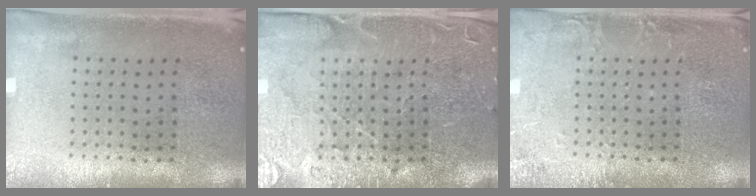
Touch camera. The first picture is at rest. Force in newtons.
{"total": 3.5, "press": 3.4, "slide": 0.9}
{"total": 2.5, "press": 2.5, "slide": 0.3}